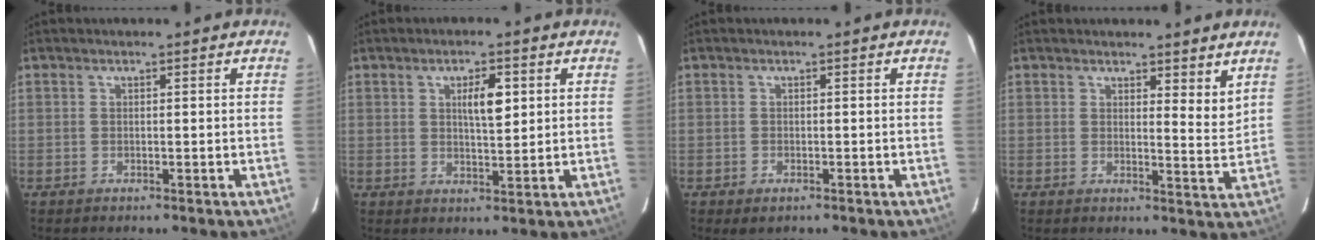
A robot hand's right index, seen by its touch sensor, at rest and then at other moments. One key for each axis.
{"total": 4.6, "fx": 1.6, "fy": 1.2, "fz": 4.1, "tx": -0.070, "ty": 0.001, "tz": 0.029}
{"total": 1.4, "fx": -0.8, "fy": 0.8, "fz": 0.9, "tx": -0.016, "ty": -0.001, "tz": -0.002}
{"total": 4.4, "fx": 3.6, "fy": 1.1, "fz": 2.2, "tx": -0.026, "ty": -0.022, "tz": 0.042}